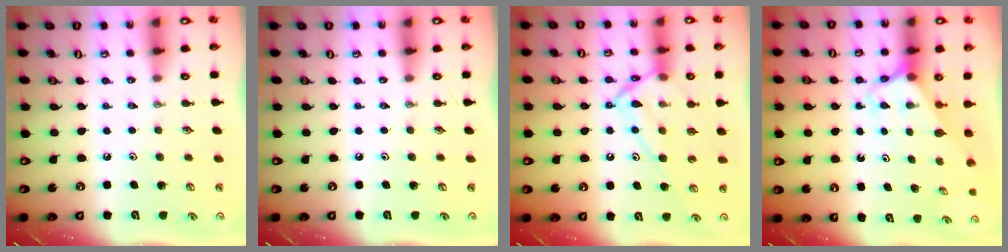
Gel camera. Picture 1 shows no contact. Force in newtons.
{"total": 0.0}
{"total": 14.0, "press": 14.0, "slide": 0.9}
{"total": 2.6, "press": 2.6, "slide": 0.1}